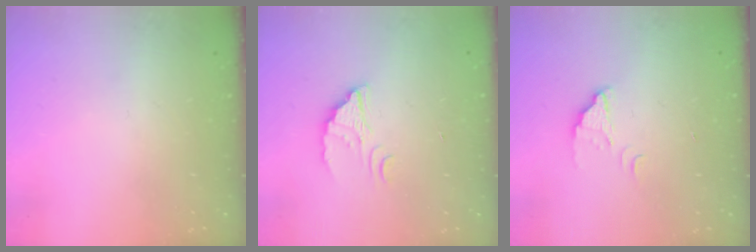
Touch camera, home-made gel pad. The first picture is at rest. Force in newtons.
{"total": 2.5, "press": 2.5, "slide": 0.1}
{"total": 1.9, "press": 1.9, "slide": 0.1}